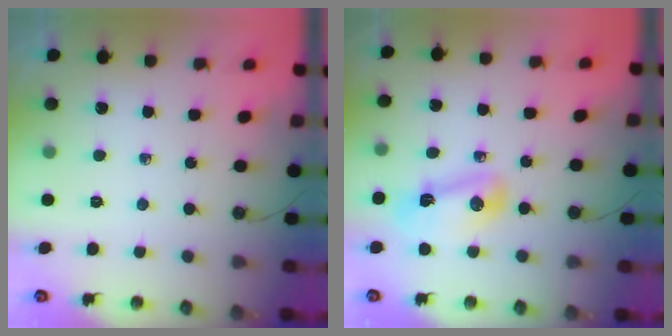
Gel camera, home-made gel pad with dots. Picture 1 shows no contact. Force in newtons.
{"total": 7.8, "press": 7.8, "slide": 0.7}